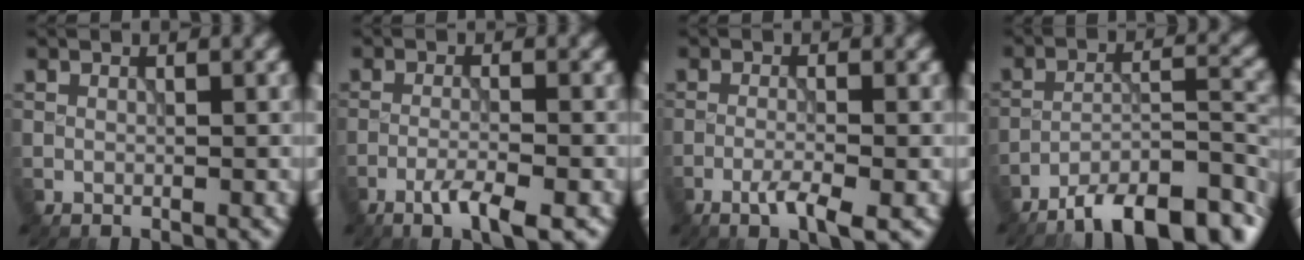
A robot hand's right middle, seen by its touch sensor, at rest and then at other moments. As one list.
[{"total": 3.6, "force": [-2.3, 0.5, 2.8], "torque": [-0.050, 0.001, -0.049]}, {"total": 3.0, "force": [-1.6, 0.4, 2.5], "torque": [-0.044, 0.001, -0.036]}, {"total": 11.3, "force": [-8.9, 2.9, 6.4], "torque": [-0.095, 0.010, -0.141]}]